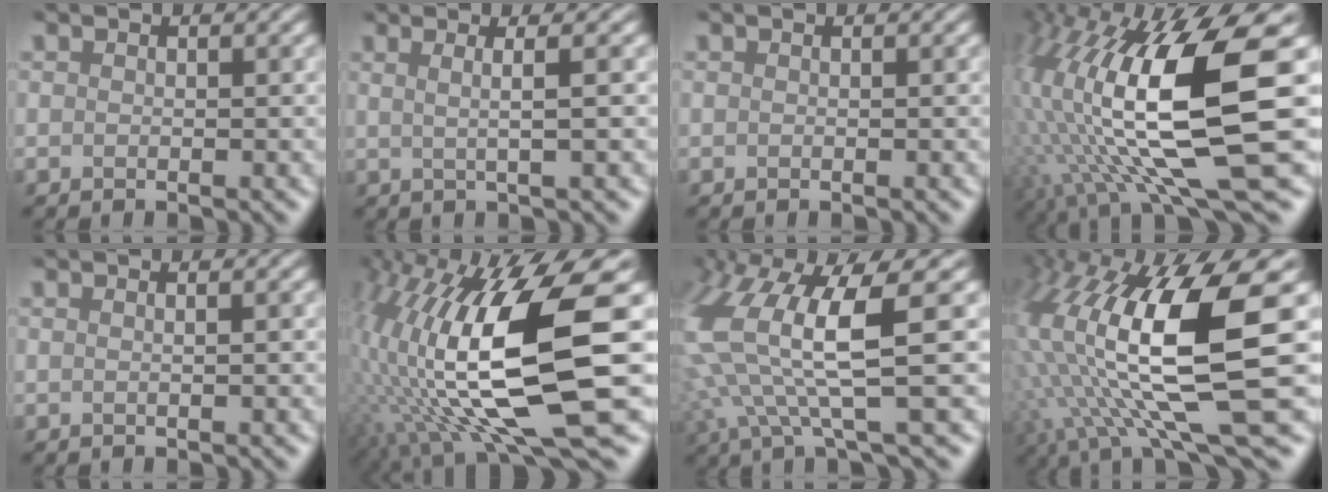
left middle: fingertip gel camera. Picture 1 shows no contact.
{"total": 2.6, "force": [1.0, 0.5, 2.4], "torque": [-0.035, 0.012, -0.007]}
{"total": 0.0}
{"total": 14.4, "force": [2.1, 4.1, 13.6], "torque": [-0.279, -0.007, 0.062]}
{"total": 1.9, "force": [0.8, 1.1, 1.3], "torque": [0.006, 0.010, -0.012]}
{"total": 14.0, "force": [0.6, 3.6, 13.5], "torque": [-0.273, -0.010, 0.034]}
{"total": 8.7, "force": [1.9, 1.9, 8.2], "torque": [-0.188, -0.004, 0.047]}
{"total": 12.8, "force": [2.7, 3.6, 12.0], "torque": [-0.258, -0.012, 0.068]}